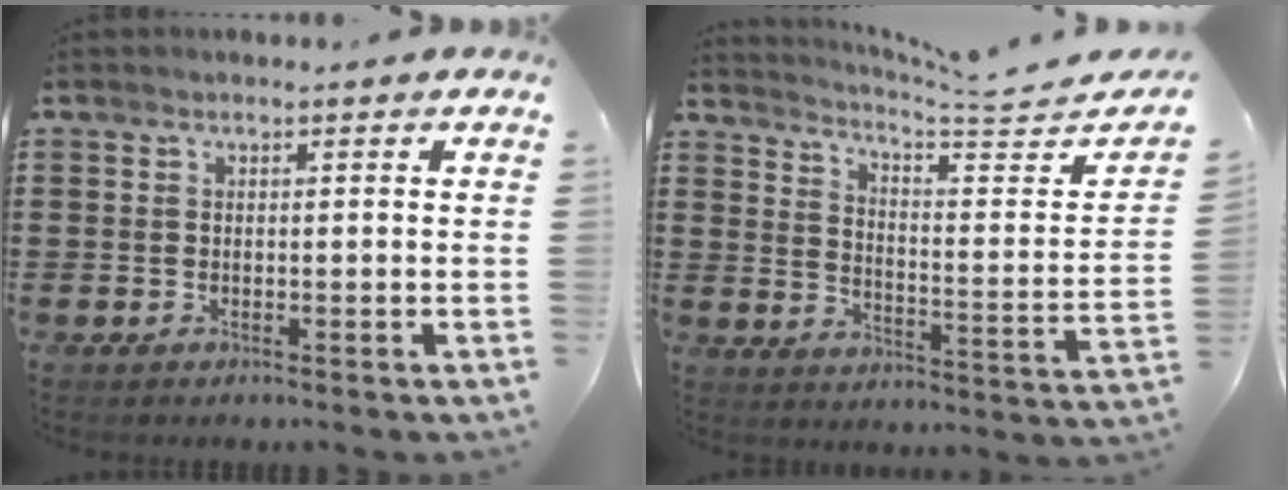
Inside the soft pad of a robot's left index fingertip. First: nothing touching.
{"total": 3.9, "force": [3.5, -0.5, 1.5], "torque": [-0.053, -0.040, 0.050]}